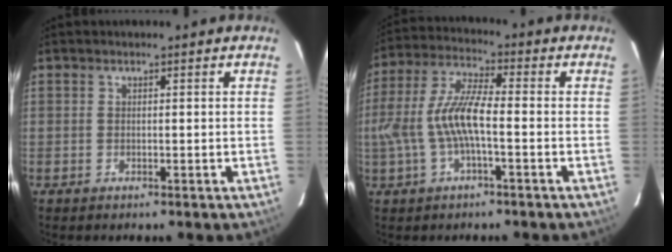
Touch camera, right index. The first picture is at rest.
{"total": 10.4, "force": [-2.0, 2.6, 9.9], "torque": [-0.212, 0.007, -0.035]}